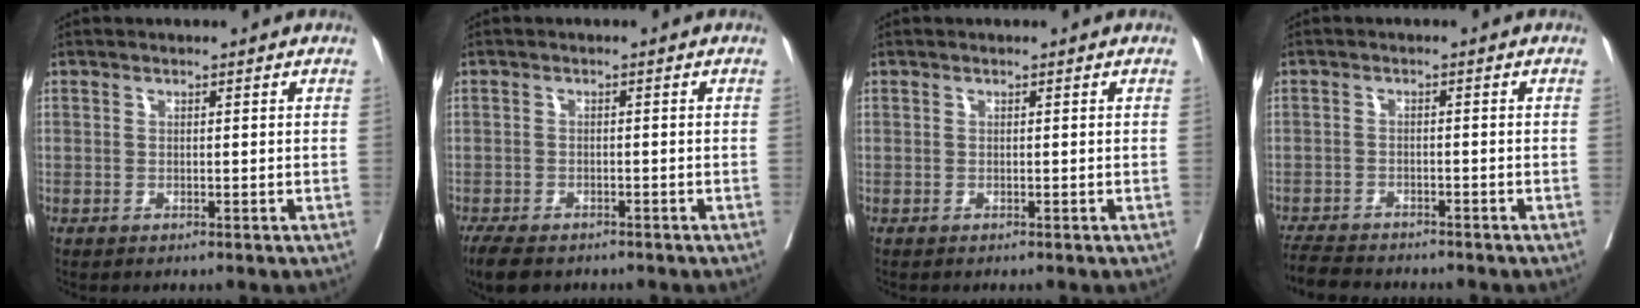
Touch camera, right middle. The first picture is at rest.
{"total": 6.6, "force": [-5.2, 2.6, 3.1], "torque": [-0.049, -0.010, -0.078]}
{"total": 0.0}
{"total": 7.4, "force": [-6.9, 1.5, 2.3], "torque": [-0.033, -0.013, -0.110]}